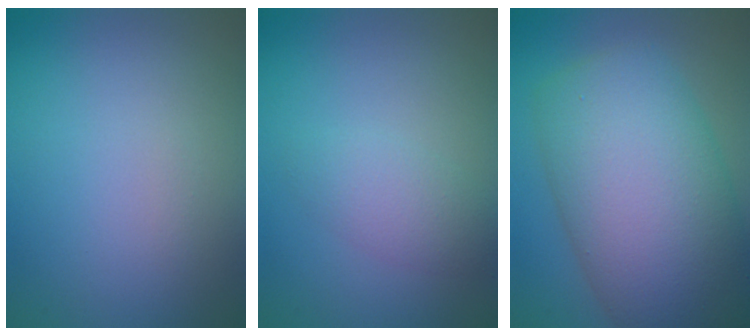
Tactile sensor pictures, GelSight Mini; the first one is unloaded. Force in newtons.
{"total": 2.3, "press": 2.3, "slide": 0.2}
{"total": 12.6, "press": 12.6, "slide": 0.5}